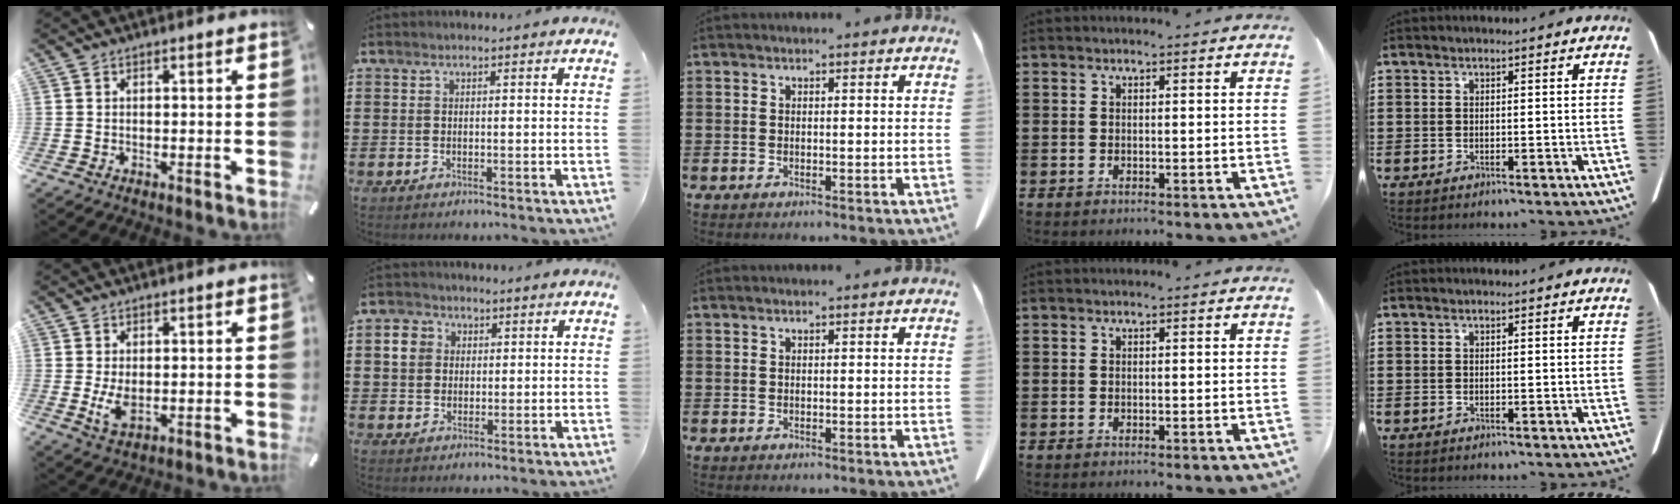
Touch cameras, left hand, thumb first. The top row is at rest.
{"thumb": {"total": 4.7, "force": [-0.2, 2.8, 3.7], "torque": [-0.087, -0.012, -0.007]}, "index": {"total": 4.1, "force": [1.2, 3.8, 1.0], "torque": [-0.031, 0.011, 0.019]}}